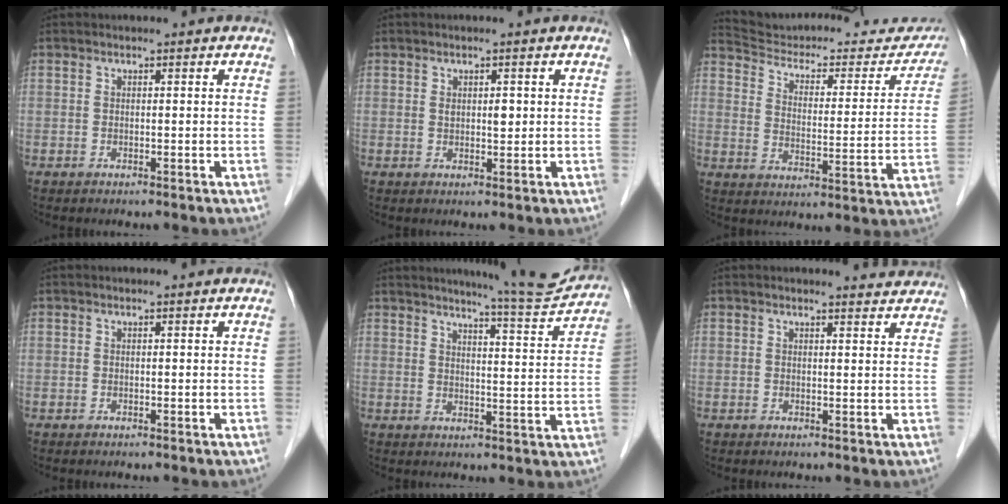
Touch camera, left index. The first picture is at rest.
{"total": 1.7, "force": [0.5, 0.8, 1.5], "torque": [-0.023, 0.000, 0.009]}
{"total": 25.7, "force": [24.1, 6.1, 6.5], "torque": [-0.095, -0.051, 0.307]}
{"total": 0.0}
{"total": 9.6, "force": [9.2, -0.6, 2.5], "torque": [-0.043, -0.023, 0.118]}
{"total": 2.7, "force": [2.7, 0.2, 0.0], "torque": [-0.006, -0.007, 0.022]}